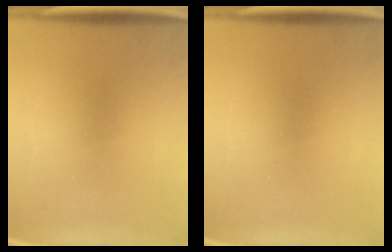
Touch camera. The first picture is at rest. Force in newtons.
{"total": 0.0}